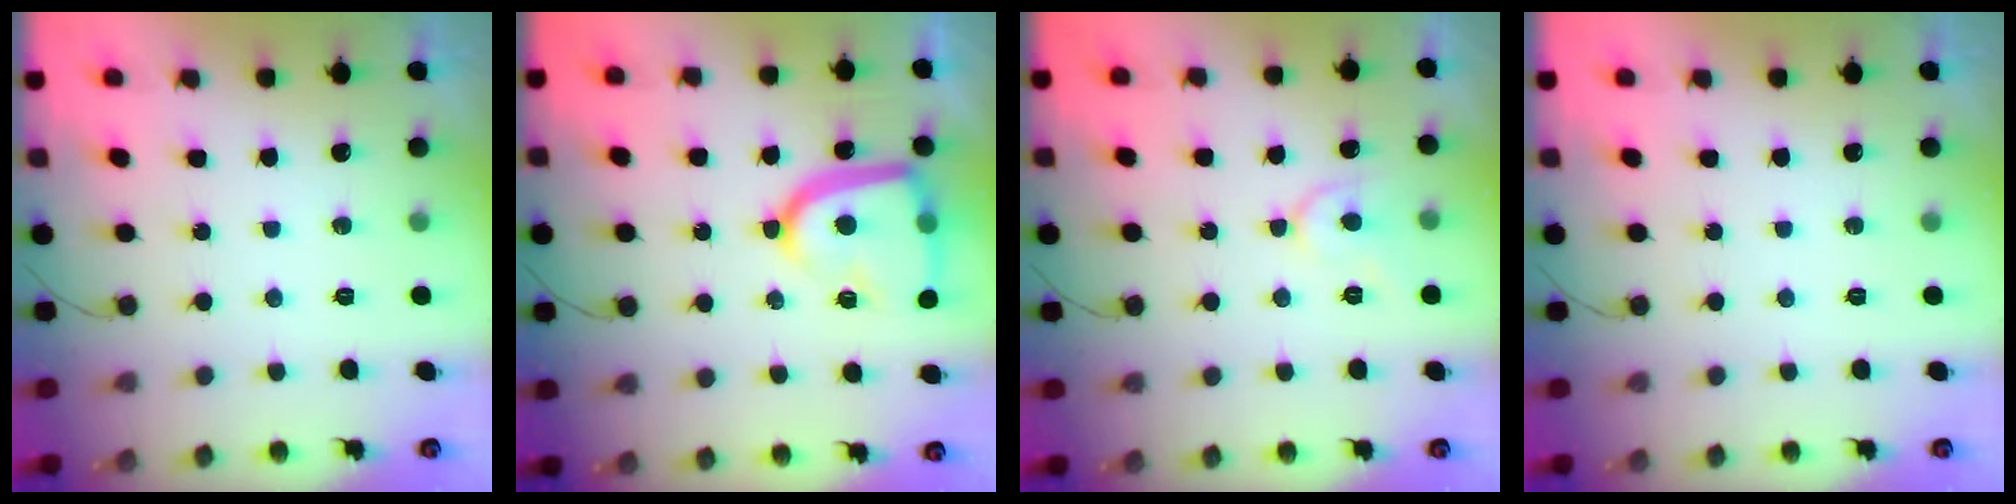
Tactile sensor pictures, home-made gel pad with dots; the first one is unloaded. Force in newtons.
{"total": 17.2, "press": 17.1, "slide": 1.6}
{"total": 7.0, "press": 6.9, "slide": 0.8}
{"total": 0.0}